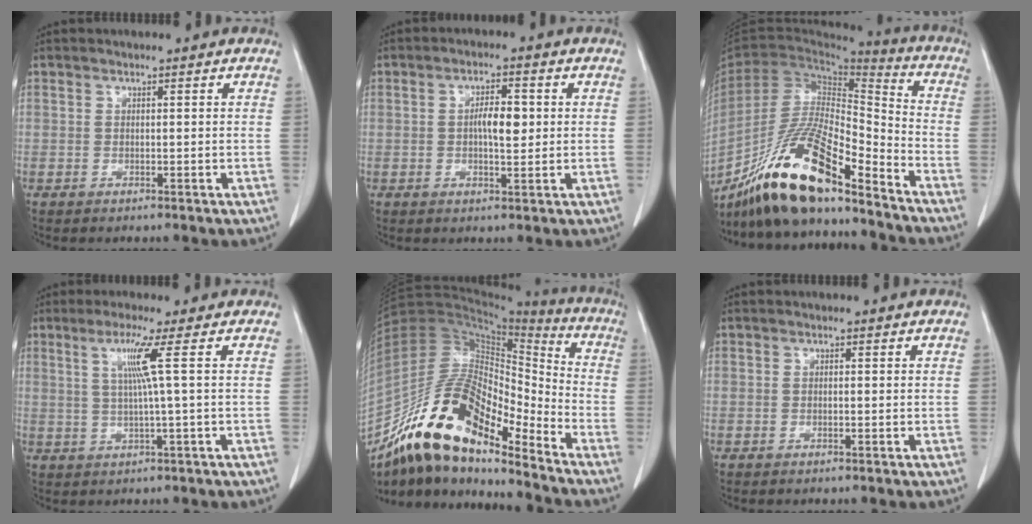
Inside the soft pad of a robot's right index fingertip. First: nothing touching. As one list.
[{"total": 4.4, "force": [0.2, 1.5, 4.2], "torque": [-0.075, 0.007, 0.003]}, {"total": 19.3, "force": [-14.8, 3.2, 11.9], "torque": [-0.239, -0.012, -0.272]}, {"total": 5.2, "force": [1.8, -1.8, 4.5], "torque": [-0.092, -0.007, 0.040]}, {"total": 20.5, "force": [-14.9, 6.0, 12.7], "torque": [-0.242, 0.027, -0.266]}, {"total": 0.0}]